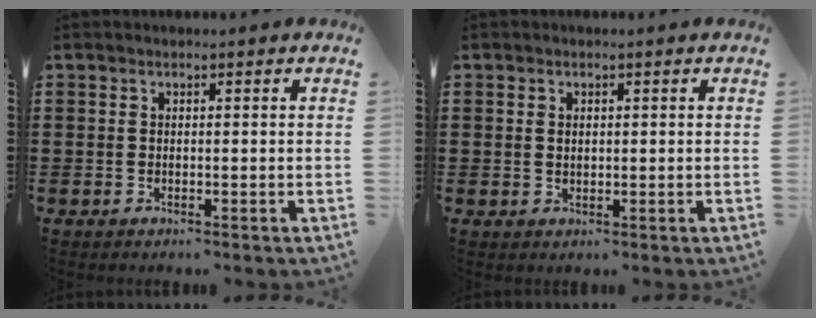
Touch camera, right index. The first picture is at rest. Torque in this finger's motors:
{"motor_torque": [-0.15, 0.71, -0.04, -0.01]}